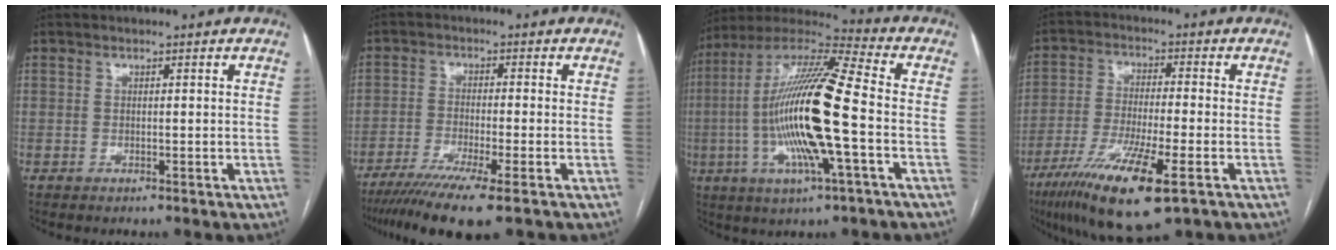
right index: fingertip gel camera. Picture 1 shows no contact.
{"total": 10.4, "force": [-7.4, 0.0, 7.4], "torque": [-0.118, -0.025, -0.117]}
{"total": 19.6, "force": [-3.1, 1.6, 19.3], "torque": [-0.386, -0.004, -0.063]}
{"total": 14.2, "force": [-7.6, 1.6, 11.9], "torque": [-0.230, -0.035, -0.130]}